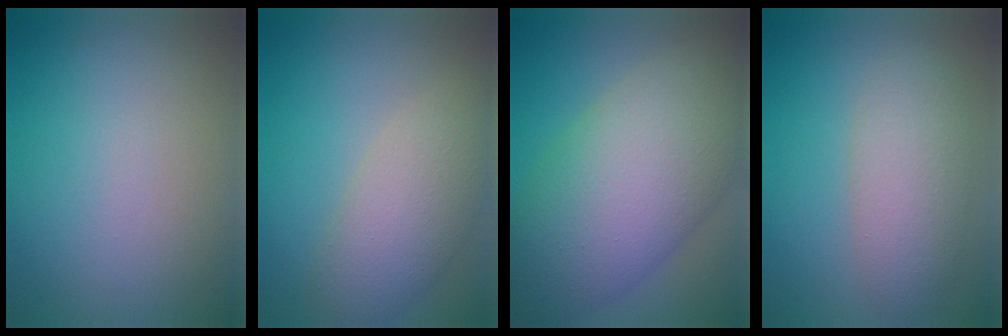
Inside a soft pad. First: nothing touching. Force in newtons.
{"total": 5.5, "press": 5.5, "slide": 0.6}
{"total": 12.7, "press": 12.7, "slide": 0.2}
{"total": 4.7, "press": 4.7, "slide": 0.1}